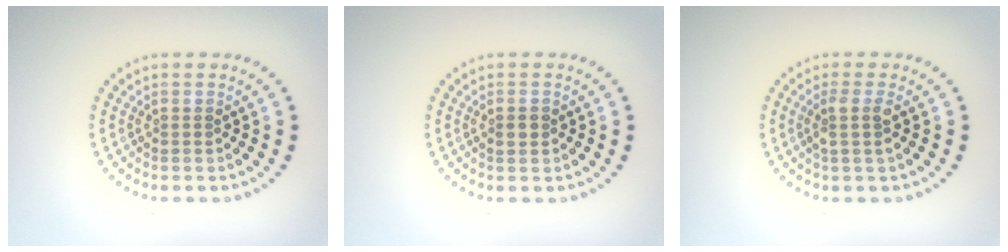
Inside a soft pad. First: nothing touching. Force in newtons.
{"total": 1.0, "press": 1.0, "slide": 0.0}
{"total": 1.9, "press": 1.5, "slide": 1.2}